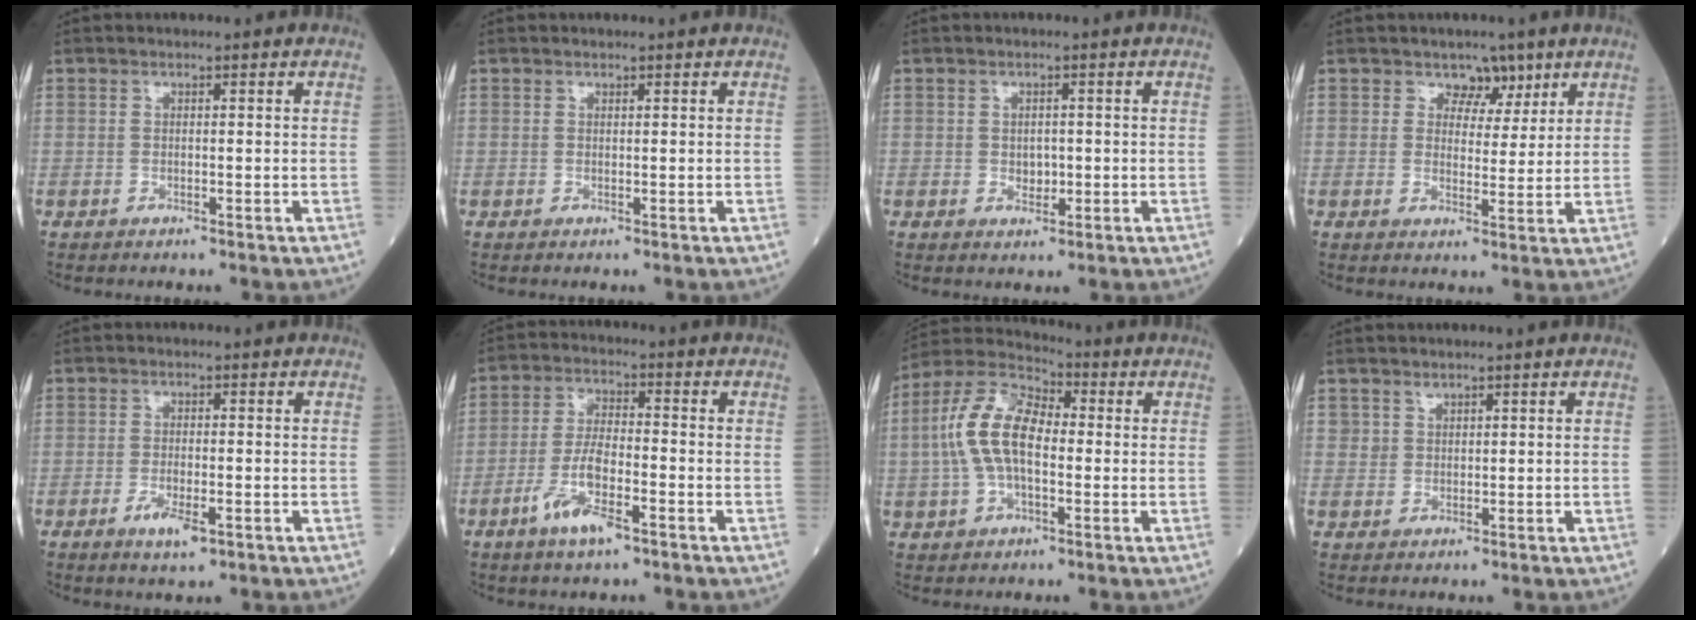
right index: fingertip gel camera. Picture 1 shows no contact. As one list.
[{"total": 0.0}, {"total": 2.1, "force": [-0.2, 1.4, 1.5], "torque": [-0.021, 0.001, -0.001]}, {"total": 3.8, "force": [2.5, 2.6, 1.1], "torque": [-0.003, 0.000, 0.036]}, {"total": 3.8, "force": [-1.7, 0.9, 3.3], "torque": [-0.061, -0.004, -0.028]}, {"total": 7.6, "force": [-3.9, 1.6, 6.4], "torque": [-0.129, -0.007, -0.072]}, {"total": 11.5, "force": [0.0, 5.6, 10.0], "torque": [-0.226, 0.031, -0.003]}, {"total": 1.3, "force": [1.0, 0.9, 0.1], "torque": [0.010, -0.005, 0.013]}]